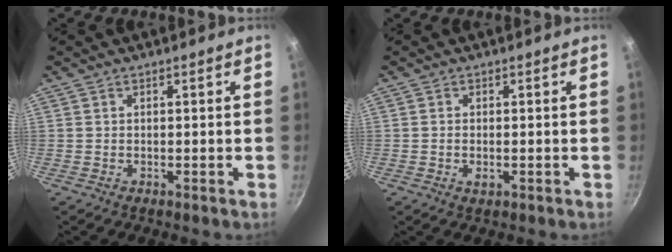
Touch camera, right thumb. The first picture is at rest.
{"total": 1.5, "force": [-0.5, 0.7, 1.3], "torque": [-0.025, -0.003, -0.008]}